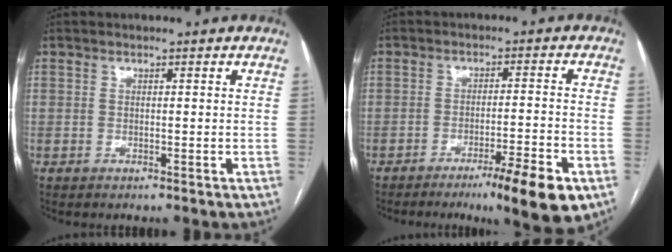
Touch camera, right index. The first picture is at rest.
{"total": 9.5, "force": [-5.6, 0.2, 7.7], "torque": [-0.105, -0.016, -0.084]}